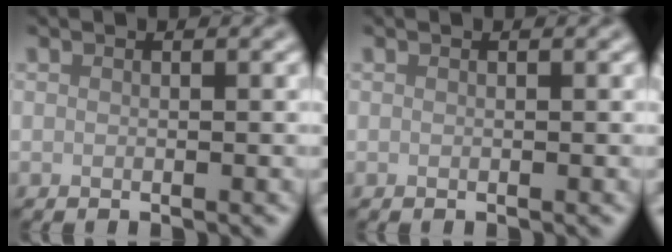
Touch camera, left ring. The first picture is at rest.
{"total": 0.0}